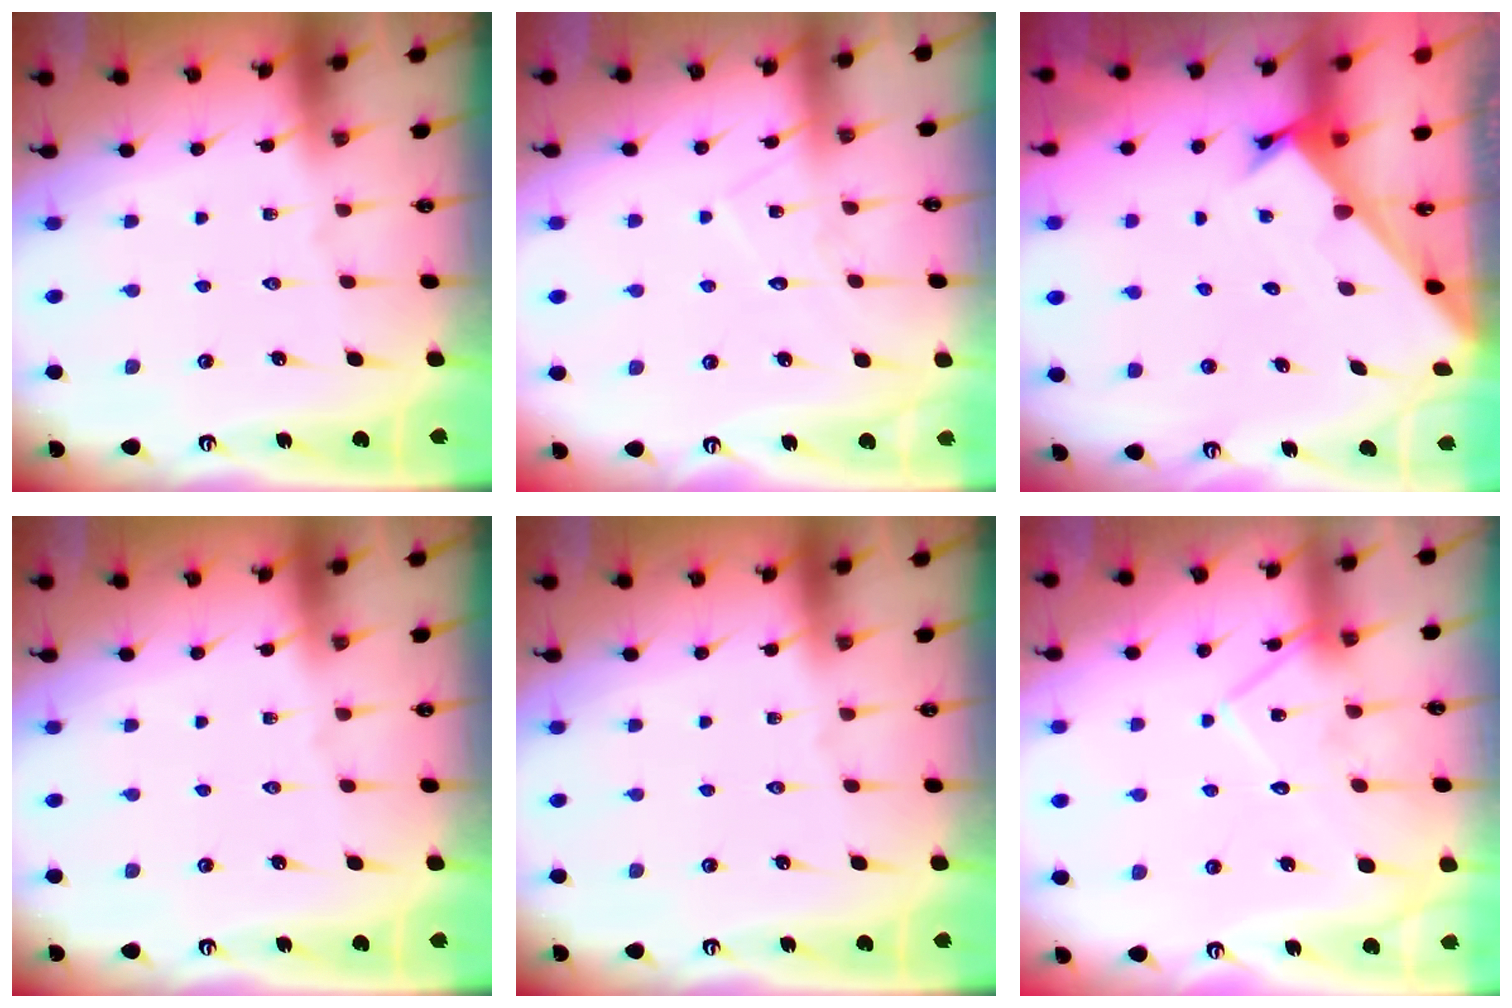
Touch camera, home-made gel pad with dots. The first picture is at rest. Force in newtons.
{"total": 6.7, "press": 6.7, "slide": 0.5}
{"total": 2.6, "press": 2.6, "slide": 0.2}
{"total": 0.0}
{"total": 0.0}
{"total": 13.3, "press": 13.3, "slide": 0.8}